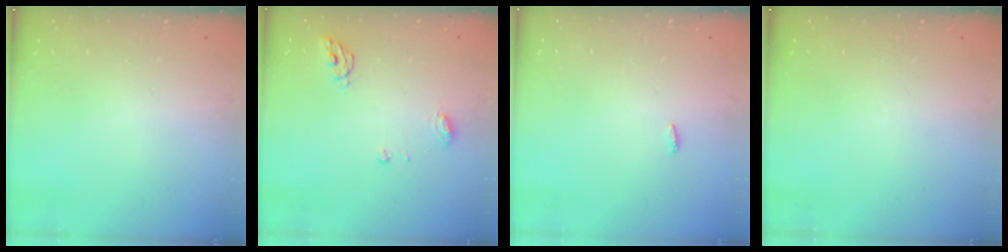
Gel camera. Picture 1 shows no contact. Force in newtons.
{"total": 6.0, "press": 6.0, "slide": 0.7}
{"total": 1.8, "press": 1.7, "slide": 0.6}
{"total": 0.0}